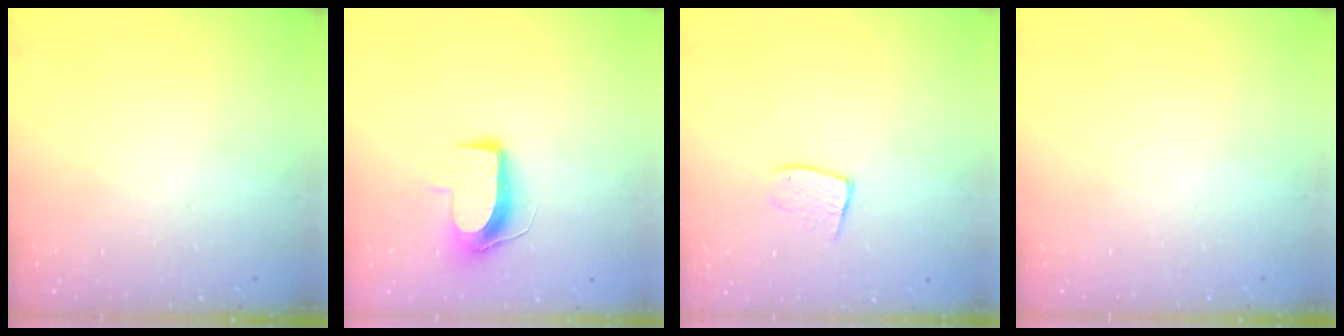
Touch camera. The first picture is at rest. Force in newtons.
{"total": 9.2, "press": 9.2, "slide": 0.3}
{"total": 7.9, "press": 7.9, "slide": 0.4}
{"total": 0.0}